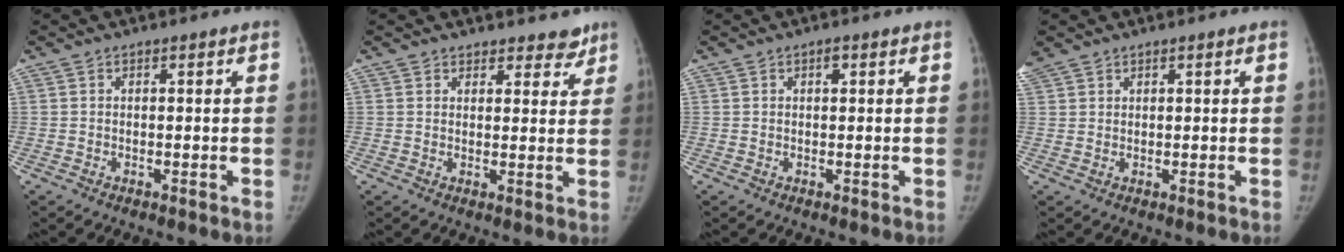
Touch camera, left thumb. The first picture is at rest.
{"total": 4.3, "force": [3.6, 2.3, 0.4], "torque": [0.035, -0.024, 0.038]}
{"total": 1.1, "force": [0.5, 0.6, 0.7], "torque": [0.000, 0.001, 0.004]}
{"total": 3.2, "force": [2.3, 2.1, 0.8], "torque": [-0.018, 0.013, 0.052]}